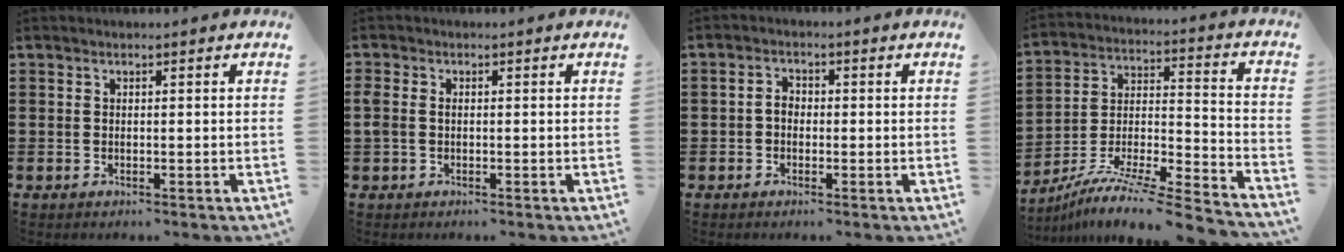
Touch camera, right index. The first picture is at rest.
{"total": 1.4, "force": [-0.1, 1.1, 0.8], "torque": [-0.027, 0.004, -0.006]}
{"total": 2.3, "force": [-0.5, 1.5, 1.6], "torque": [-0.040, 0.002, -0.012]}
{"total": 9.1, "force": [-7.9, 0.1, 4.5], "torque": [-0.077, 0.001, -0.161]}